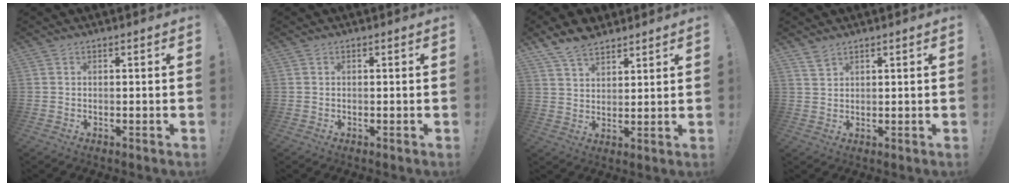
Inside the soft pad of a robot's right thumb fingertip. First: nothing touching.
{"total": 0.0}
{"total": 8.1, "force": [6.6, 3.7, 2.8], "torque": [-0.056, -0.034, 0.128]}
{"total": 2.9, "force": [2.4, 1.4, 0.9], "torque": [-0.009, -0.017, 0.044]}